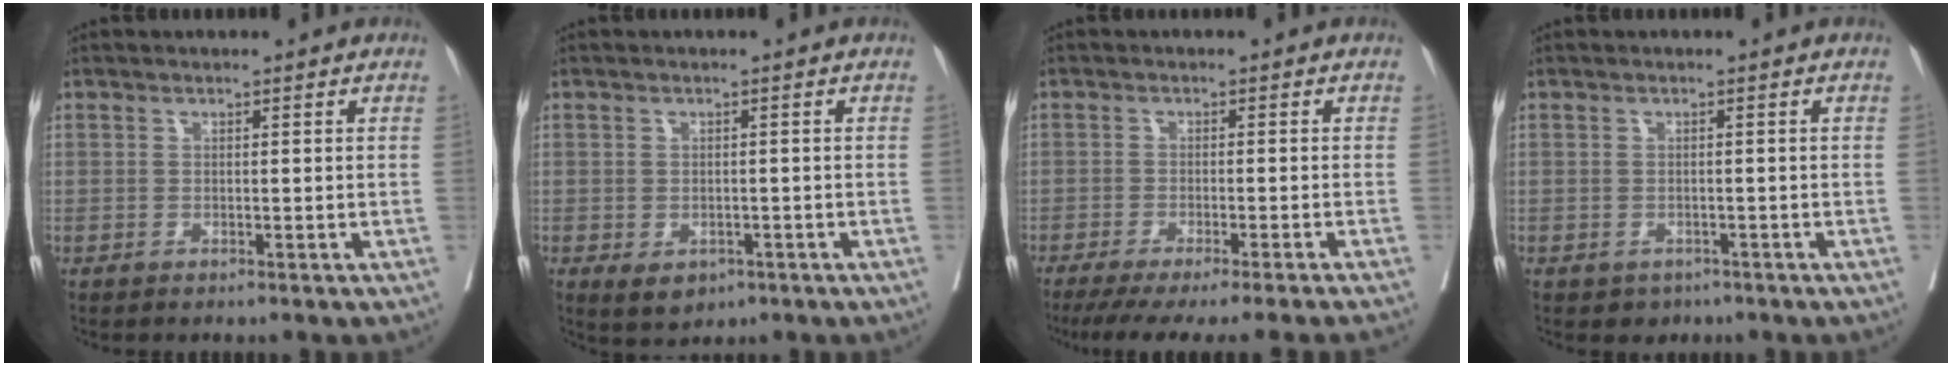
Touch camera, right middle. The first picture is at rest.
{"total": 3.8, "force": [-1.9, 2.6, 2.0], "torque": [-0.024, -0.002, -0.016]}
{"total": 12.7, "force": [-11.1, -1.5, 6.0], "torque": [-0.060, -0.042, -0.158]}
{"total": 2.3, "force": [-1.5, 1.7, 0.4], "torque": [-0.006, 0.003, -0.018]}